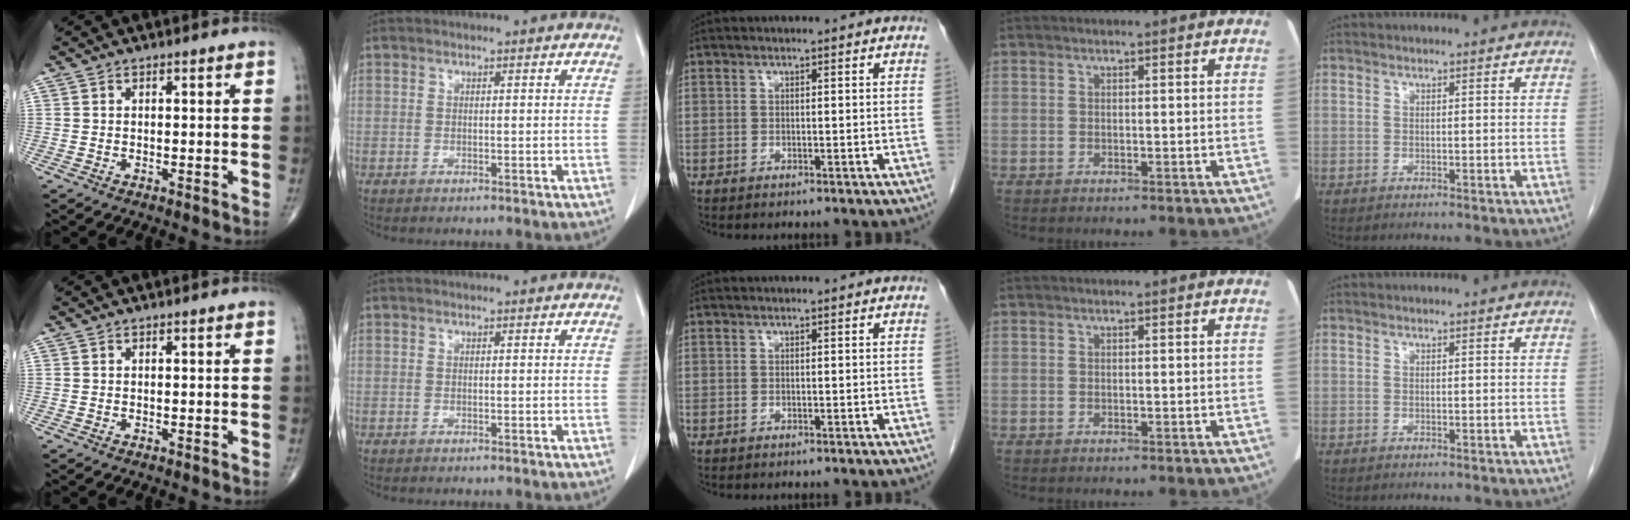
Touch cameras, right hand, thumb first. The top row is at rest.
{}